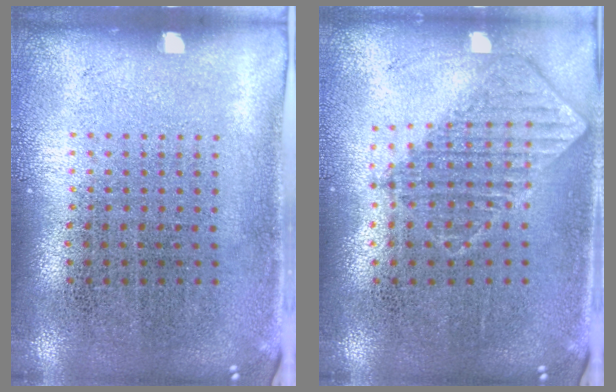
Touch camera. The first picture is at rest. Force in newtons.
{"total": 0.8, "press": 0.8, "slide": 0.0}